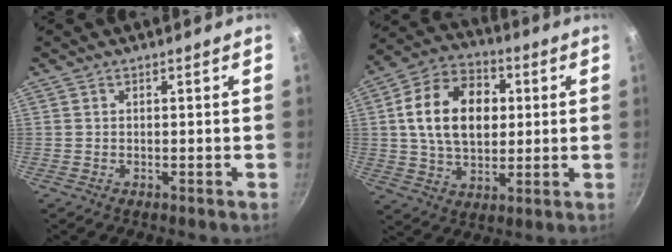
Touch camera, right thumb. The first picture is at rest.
{"total": 17.1, "force": [2.5, 11.8, 12.2], "torque": [-0.179, 0.012, 0.034]}